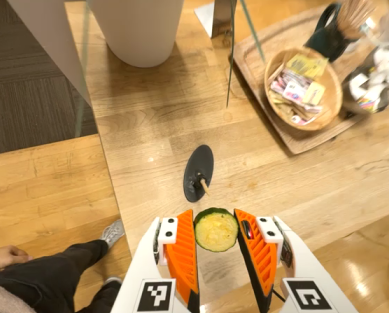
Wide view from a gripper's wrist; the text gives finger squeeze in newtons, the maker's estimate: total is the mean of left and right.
{"total": 5.8, "left": 5.5, "right": 6.1}